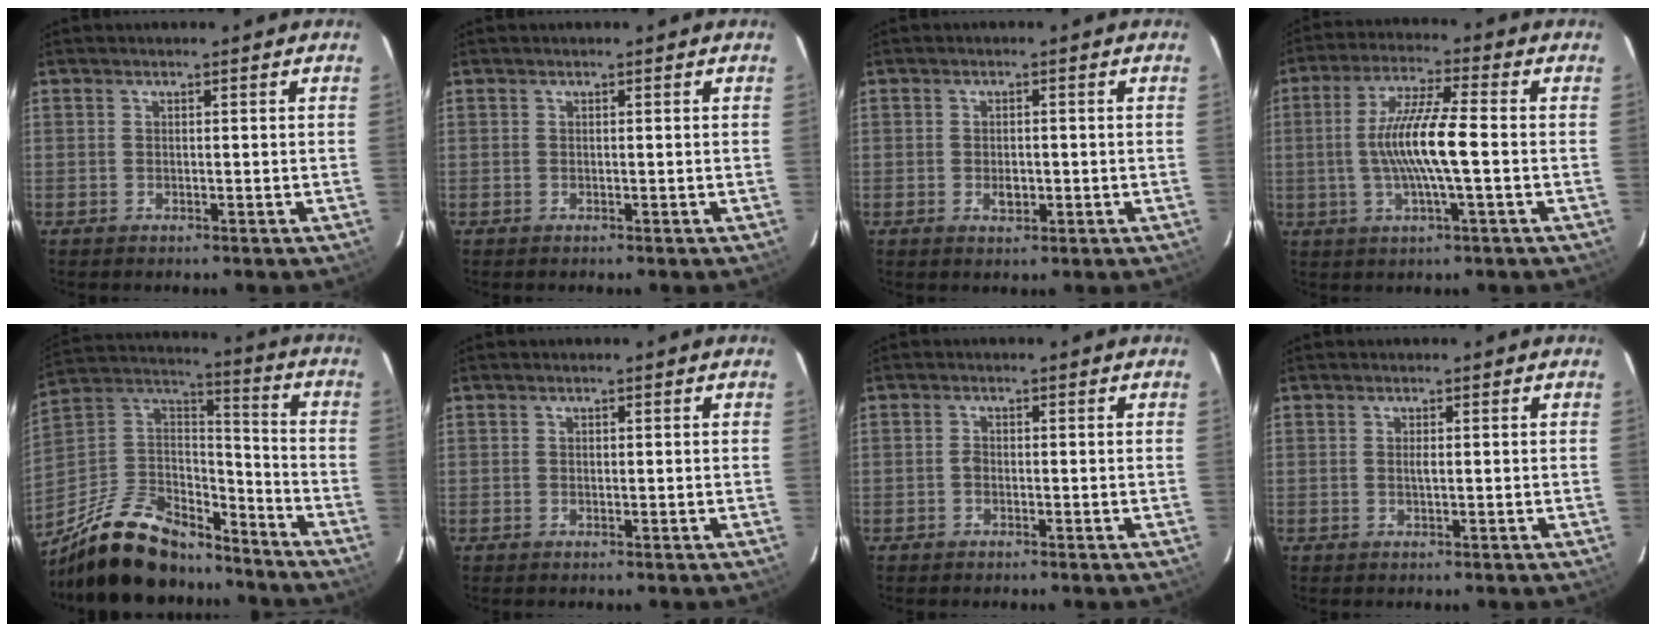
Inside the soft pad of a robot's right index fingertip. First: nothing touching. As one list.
[{"total": 0.0}, {"total": 2.7, "force": [-0.6, 1.8, 1.9], "torque": [-0.034, 0.000, -0.009]}, {"total": 10.9, "force": [-1.2, 0.7, 10.8], "torque": [-0.210, 0.003, -0.023]}, {"total": 23.3, "force": [-17.9, 10.0, 11.1], "torque": [-0.236, 0.023, -0.283]}, {"total": 0.0}, {"total": 1.0, "force": [-0.5, 0.8, 0.5], "torque": [-0.010, 0.003, -0.010]}, {"total": 0.9, "force": [0.1, 0.1, 0.9], "torque": [-0.016, 0.001, 0.001]}]